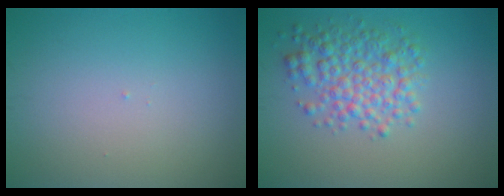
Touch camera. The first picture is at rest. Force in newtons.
{"total": 4.5, "press": 4.5, "slide": 0.1}